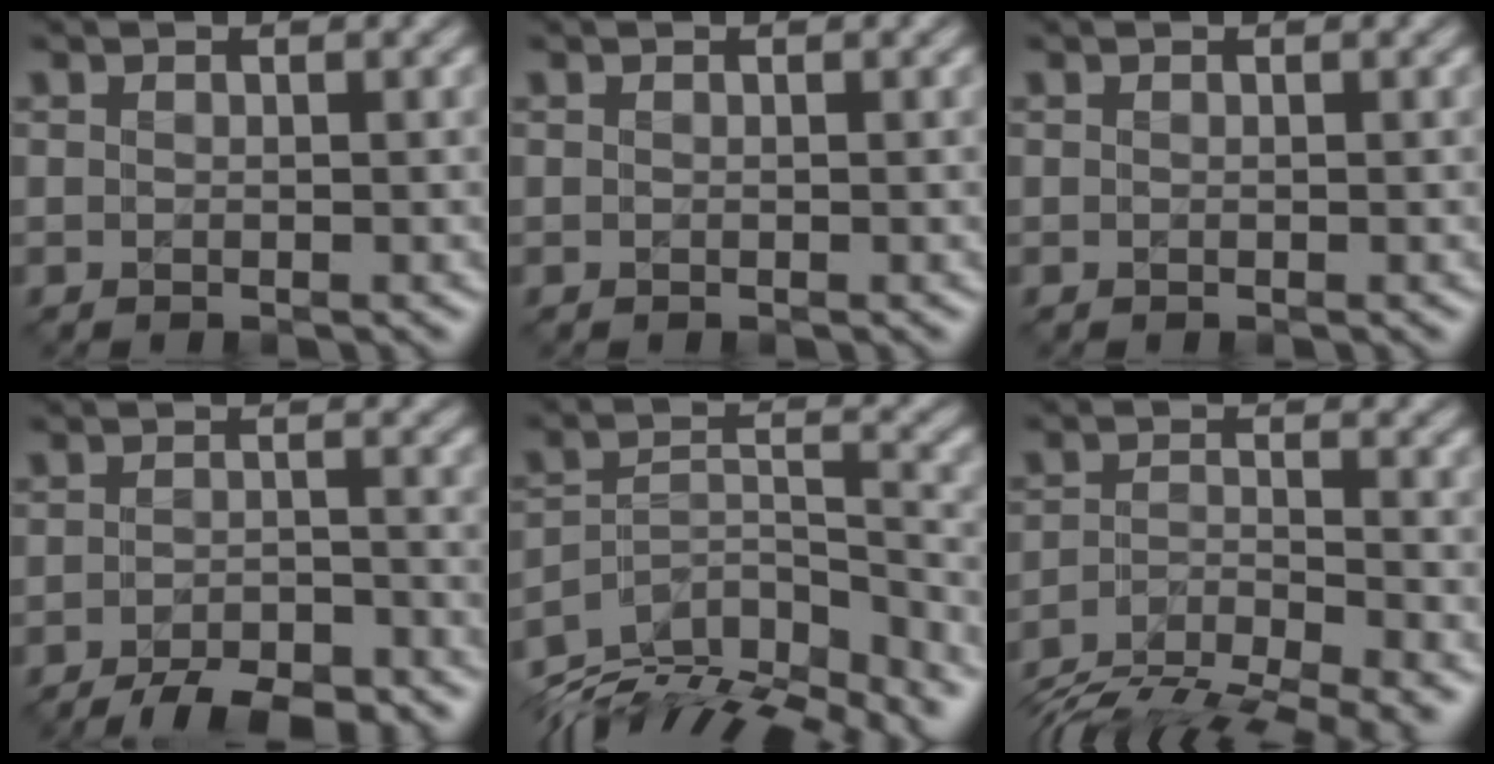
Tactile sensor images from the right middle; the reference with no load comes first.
{"total": 0.0}
{"total": 0.0}
{"total": 6.1, "force": [-5.0, 1.6, 3.2], "torque": [-0.048, -0.005, -0.080]}
{"total": 13.4, "force": [-11.6, 4.8, 4.7], "torque": [-0.081, 0.002, -0.170]}
{"total": 7.3, "force": [-6.2, 1.9, 3.3], "torque": [-0.065, -0.011, -0.113]}